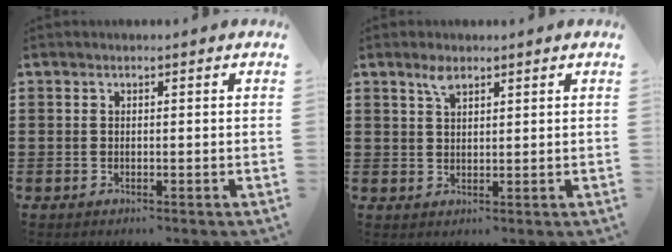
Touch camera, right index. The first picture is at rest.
{"total": 2.6, "force": [1.9, 1.0, 1.5], "torque": [-0.035, 0.003, 0.034]}